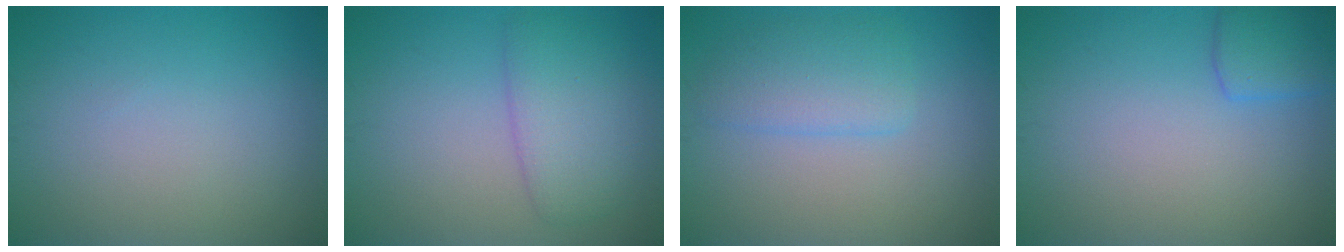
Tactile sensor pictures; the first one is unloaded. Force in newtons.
{"total": 4.1, "press": 4.1, "slide": 0.2}
{"total": 3.1, "press": 3.1, "slide": 0.4}
{"total": 2.6, "press": 2.6, "slide": 0.1}